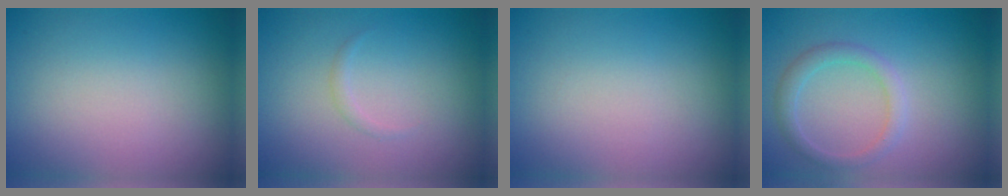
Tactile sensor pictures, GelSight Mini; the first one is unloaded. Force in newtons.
{"total": 0.6, "press": 0.6, "slide": 0.0}
{"total": 0.0}
{"total": 2.1, "press": 2.1, "slide": 0.3}